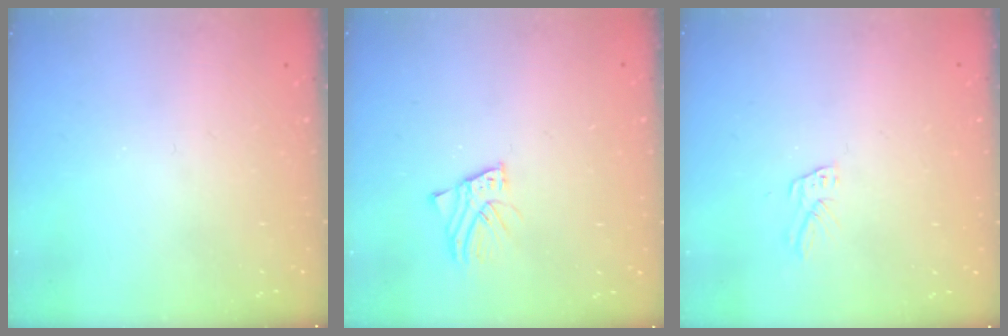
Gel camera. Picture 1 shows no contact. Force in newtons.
{"total": 3.0, "press": 3.0, "slide": 0.2}
{"total": 5.6, "press": 5.6, "slide": 0.5}